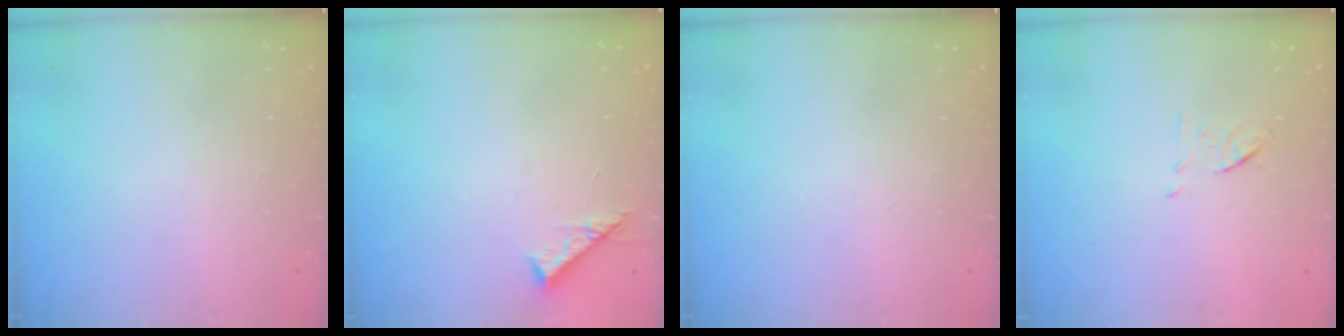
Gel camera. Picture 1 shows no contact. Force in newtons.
{"total": 6.0, "press": 6.0, "slide": 0.5}
{"total": 0.0}
{"total": 6.3, "press": 6.2, "slide": 1.0}